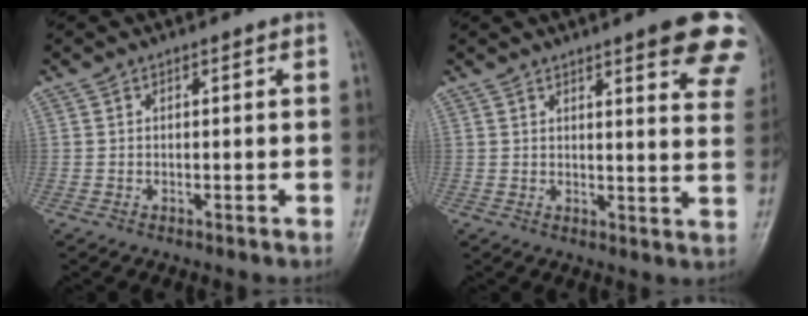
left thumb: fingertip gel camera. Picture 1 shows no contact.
{"total": 14.2, "force": [8.9, 3.1, 10.7], "torque": [-0.102, -0.036, 0.092]}